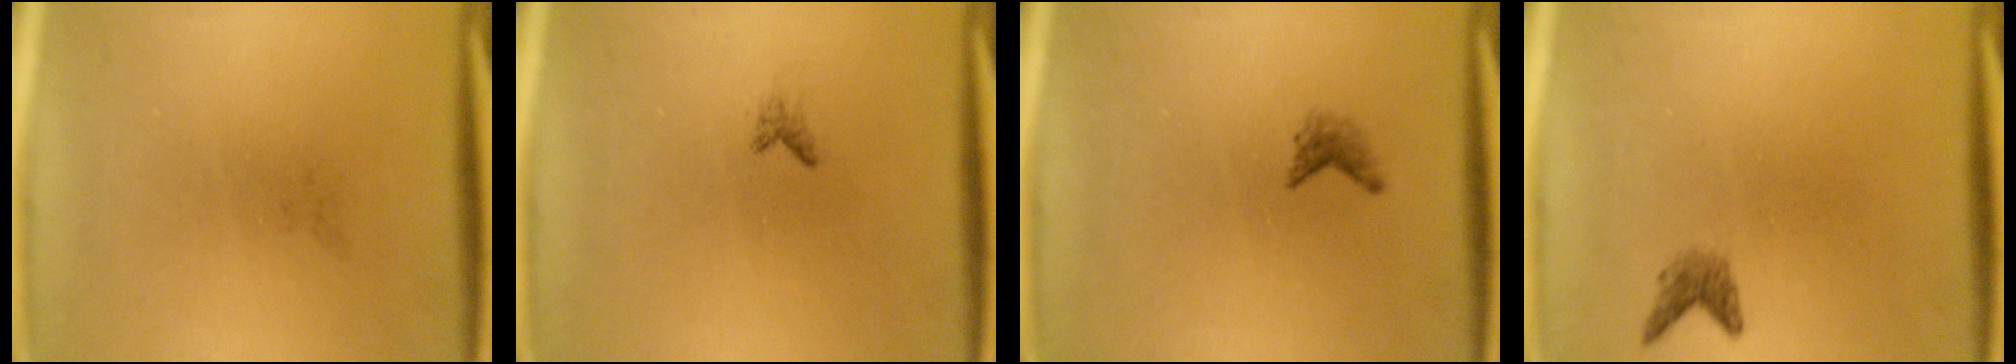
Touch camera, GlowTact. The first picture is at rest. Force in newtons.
{"total": 0.6}
{"total": 1.1}
{"total": 1.5}